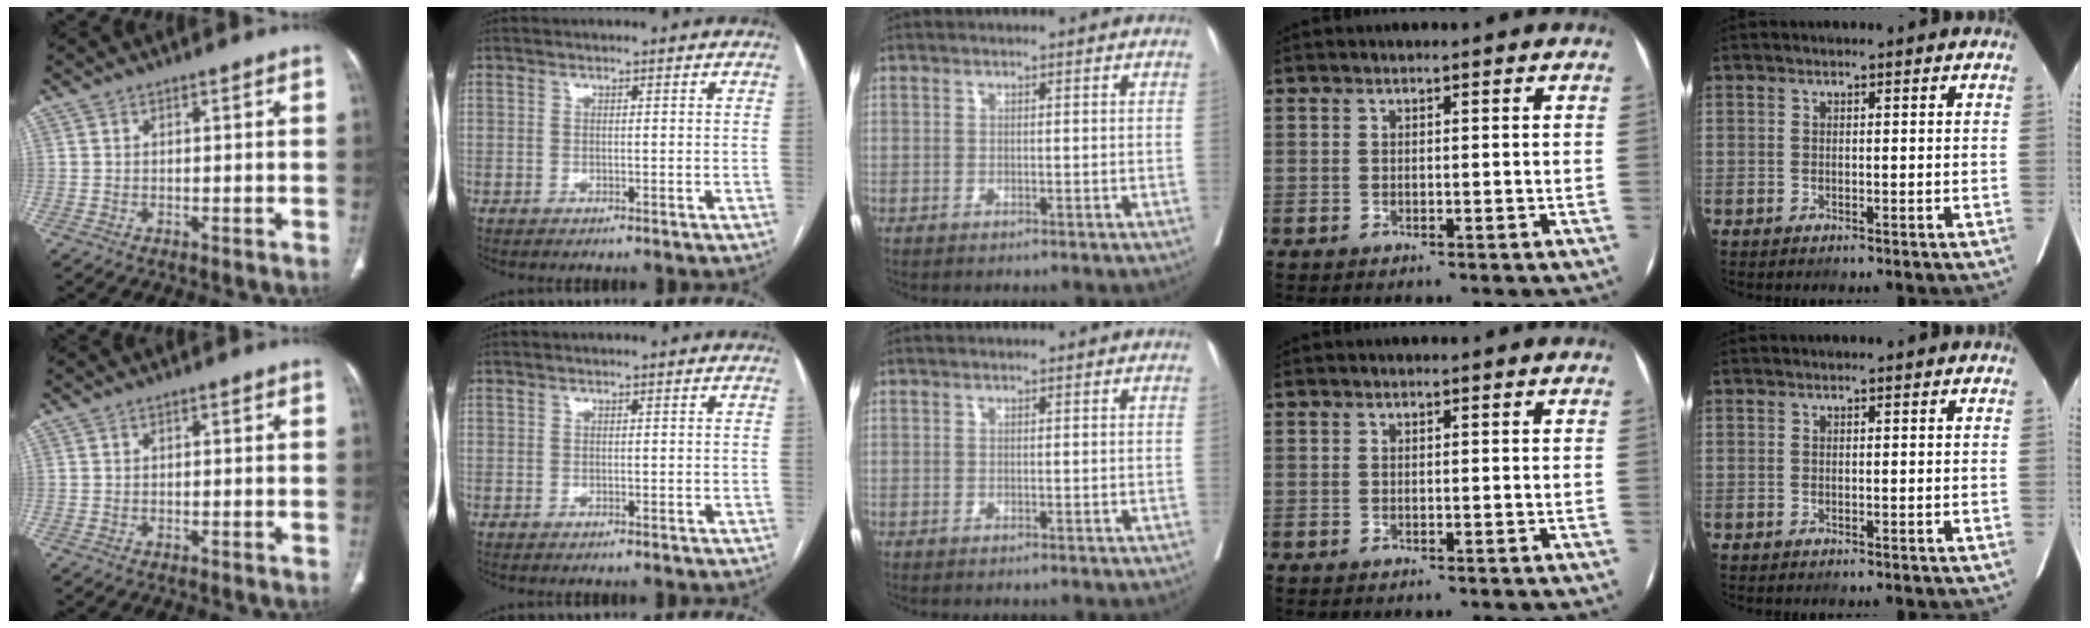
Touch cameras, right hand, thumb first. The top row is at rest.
{}